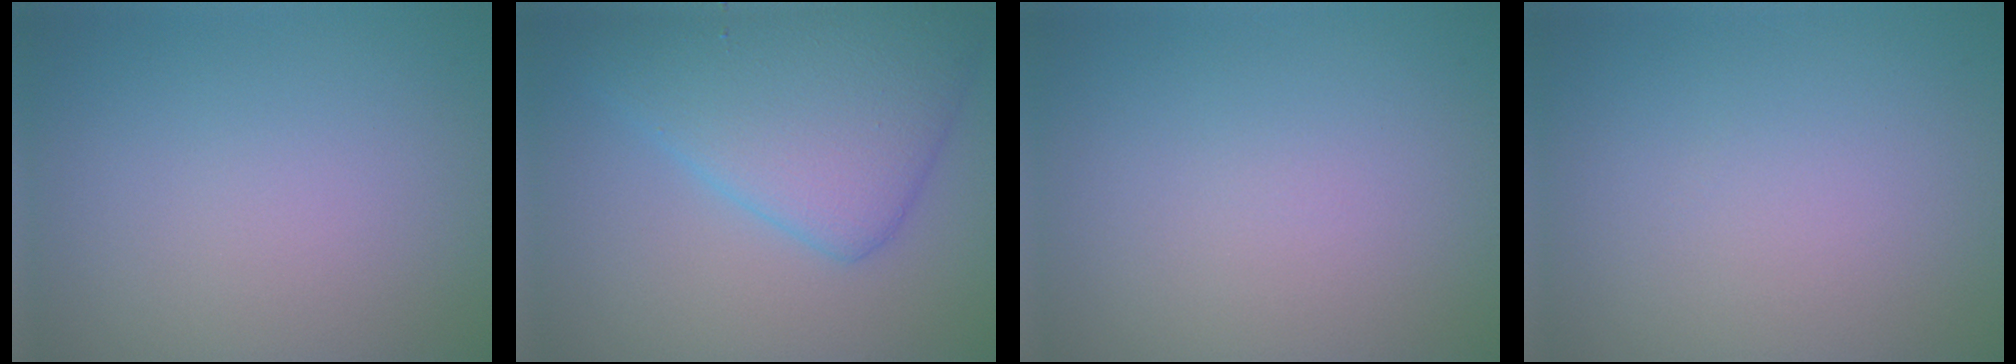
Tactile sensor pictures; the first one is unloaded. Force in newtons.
{"total": 7.2, "press": 7.2, "slide": 0.3}
{"total": 0.0}
{"total": 0.0}